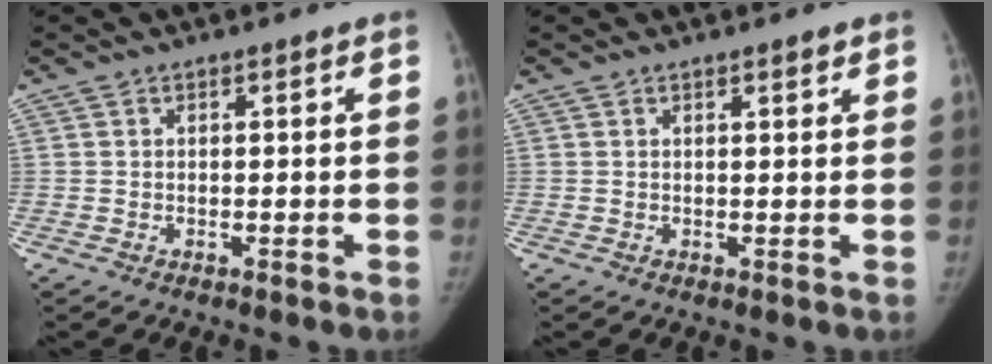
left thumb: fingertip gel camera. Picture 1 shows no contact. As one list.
[{"total": 1.2, "force": [0.9, 0.3, 0.7], "torque": [-0.008, -0.005, 0.013]}]